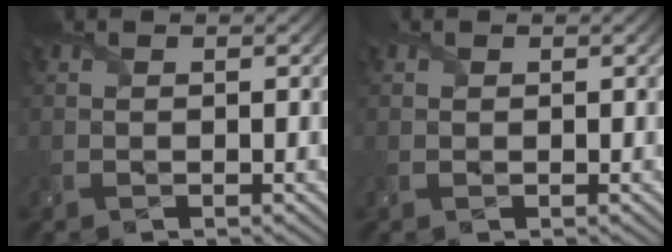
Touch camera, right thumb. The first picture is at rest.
{"total": 0.0}